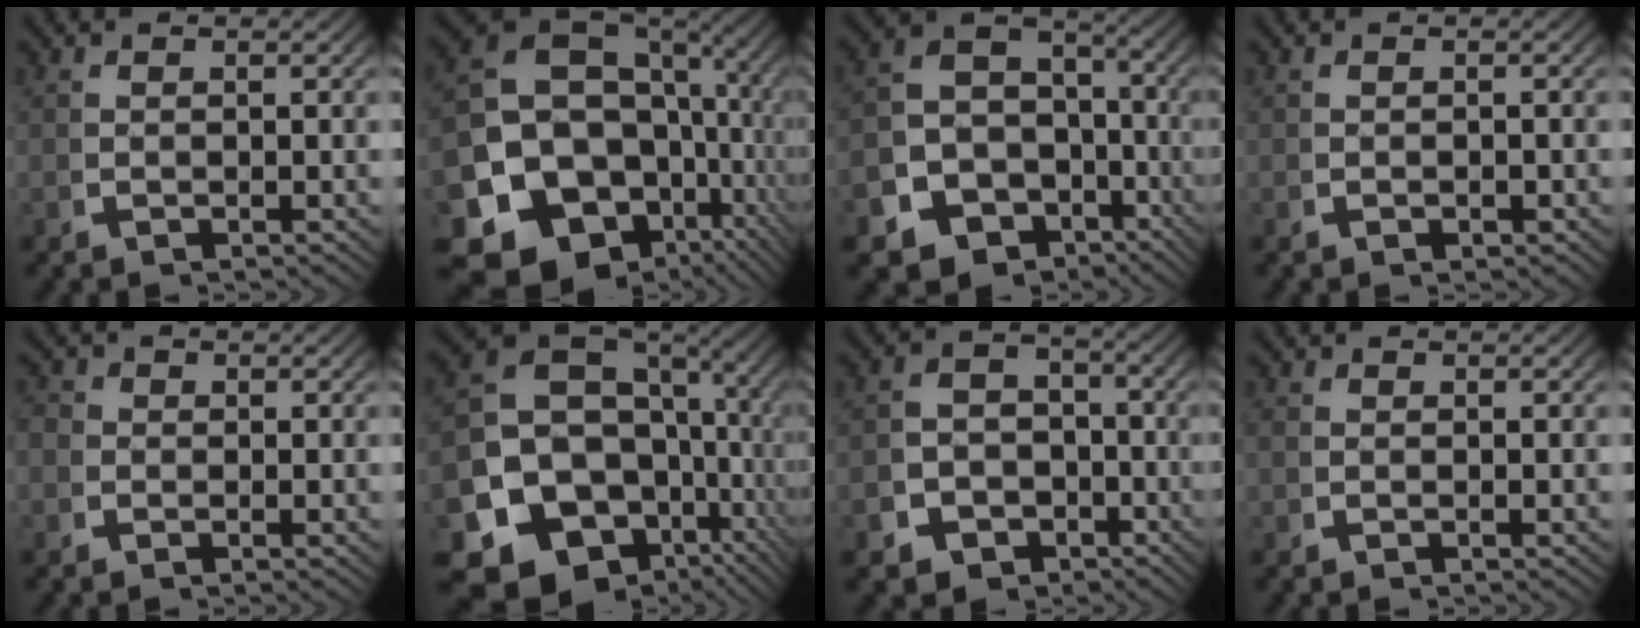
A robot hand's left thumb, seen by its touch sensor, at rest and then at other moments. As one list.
[{"total": 22.6, "force": [-3.4, 16.9, 14.7], "torque": [-0.271, -0.053, -0.049]}, {"total": 18.5, "force": [-5.7, 15.0, 9.2], "torque": [-0.187, -0.073, -0.084]}, {"total": 0.8, "force": [-0.2, 0.7, 0.4], "torque": [-0.010, -0.005, -0.003]}, {"total": 1.7, "force": [-0.3, 1.6, 0.5], "torque": [-0.005, 0.001, -0.015]}, {"total": 20.6, "force": [-3.5, 15.5, 13.1], "torque": [-0.239, -0.049, -0.055]}, {"total": 11.5, "force": [-3.9, 9.7, 4.7], "torque": [-0.068, -0.043, -0.058]}, {"total": 0.0}]